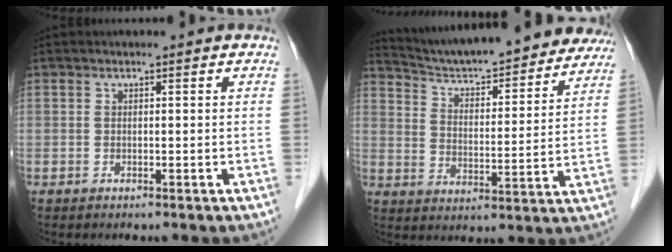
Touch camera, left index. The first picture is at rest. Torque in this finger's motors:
{"motor_torque": [0.45, -0.63, 0.18, 0.06]}